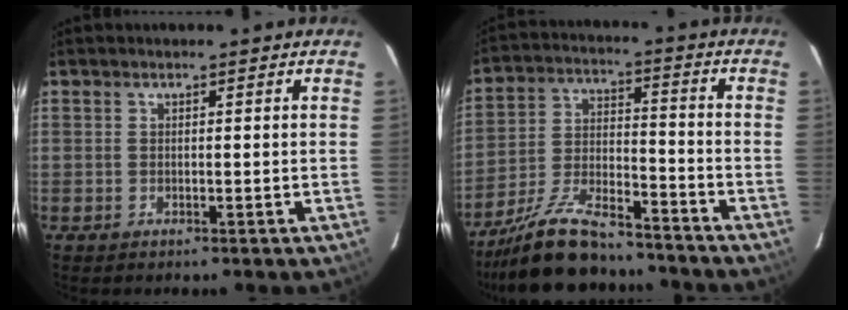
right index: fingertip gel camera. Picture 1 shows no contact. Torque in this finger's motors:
{"motor_torque": [1.08, -1.06, 0.39, 0.07]}